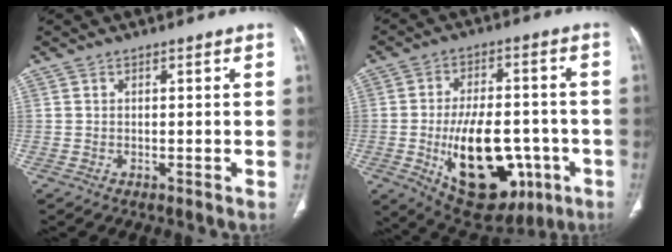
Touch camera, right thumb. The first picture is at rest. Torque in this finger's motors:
{"motor_torque": [5.01, 0.00, 1.91, -0.70, 0.53]}